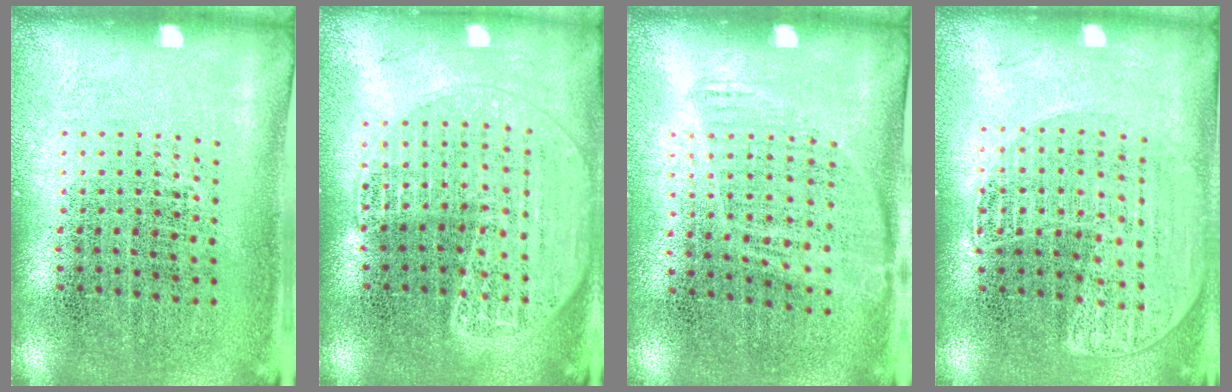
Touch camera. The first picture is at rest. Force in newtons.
{"total": 1.8, "press": 1.7, "slide": 0.7}
{"total": 1.1, "press": 0.9, "slide": 0.7}
{"total": 1.3, "press": 1.3, "slide": 0.2}